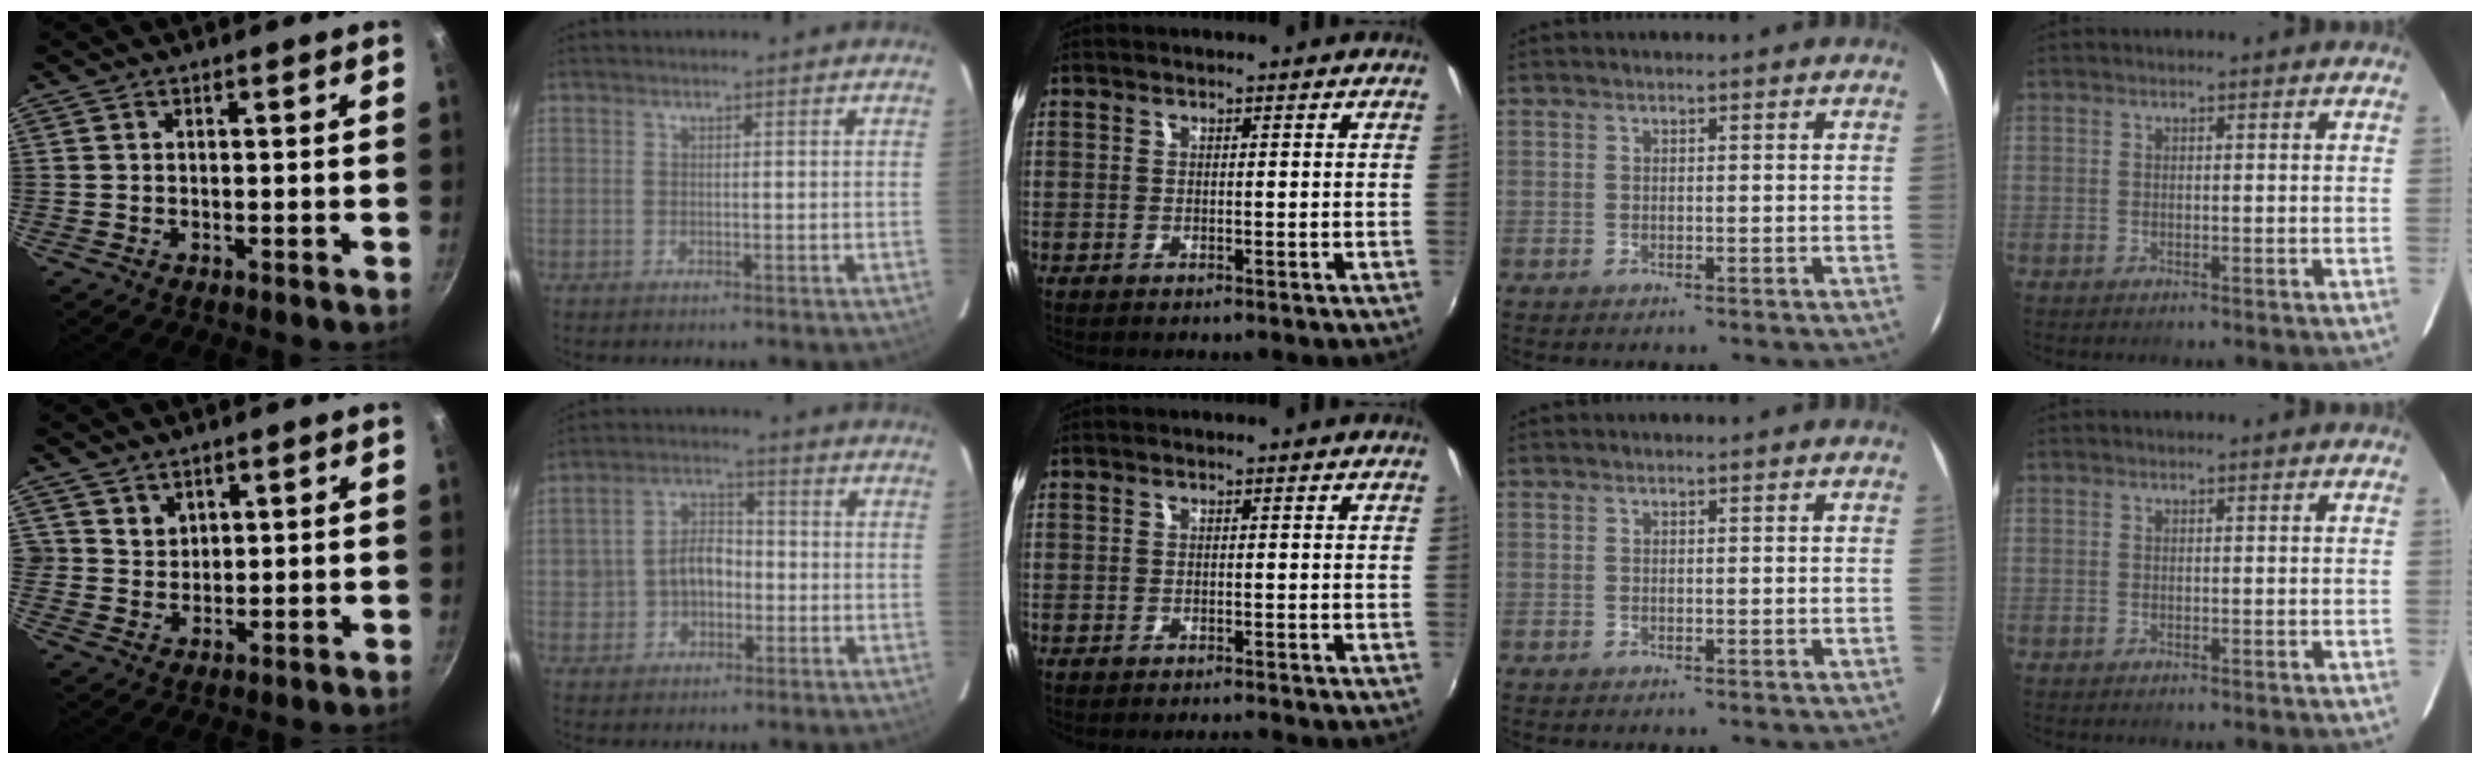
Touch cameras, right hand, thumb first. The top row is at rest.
{"thumb": {"total": 3.4, "force": [1.9, 2.8, 0.4], "torque": [0.013, -0.002, 0.037]}, "index": {"total": 7.0, "force": [-1.3, 5.6, 3.9], "torque": [-0.075, 0.023, -0.010]}, "middle": {"total": 1.2, "force": [-1.2, 0.0, 0.2], "torque": [-0.005, -0.007, -0.019]}}